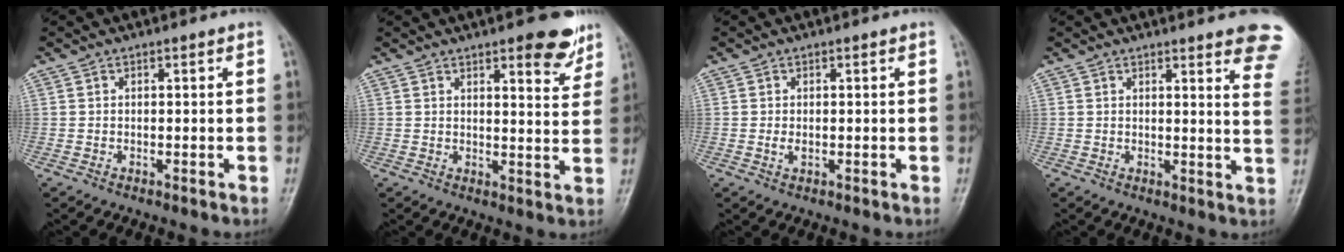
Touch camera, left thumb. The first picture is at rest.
{"total": 8.2, "force": [5.3, 2.6, 5.6], "torque": [-0.048, -0.029, 0.065]}
{"total": 1.4, "force": [0.1, 0.8, 1.2], "torque": [-0.019, -0.003, 0.001]}
{"total": 12.2, "force": [9.4, 2.1, 7.4], "torque": [-0.056, -0.046, 0.087]}